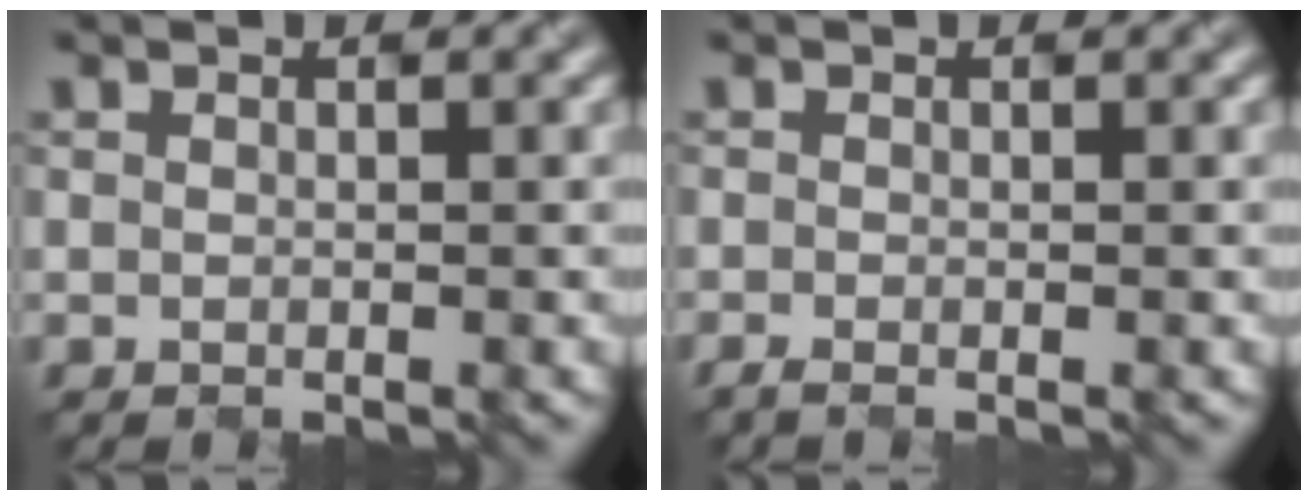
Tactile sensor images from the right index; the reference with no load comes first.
{"total": 0.5, "force": [-0.4, -0.1, 0.4], "torque": [-0.007, 0.006, -0.006]}